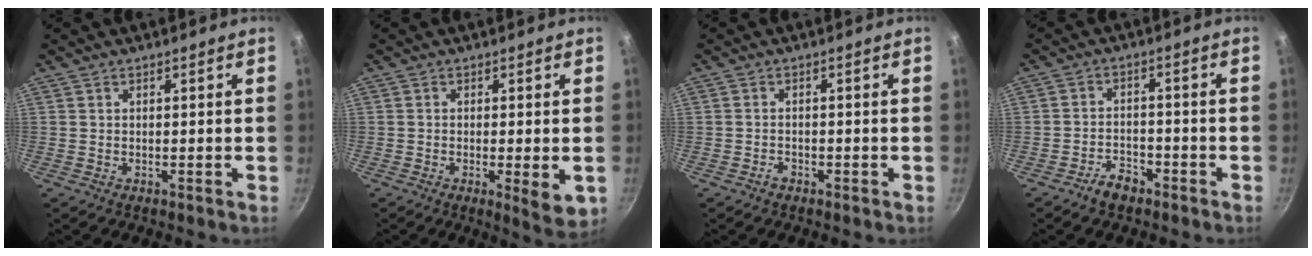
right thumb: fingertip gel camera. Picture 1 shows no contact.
{"total": 6.1, "force": [-1.4, 1.4, 5.8], "torque": [-0.081, -0.010, -0.016]}
{"total": 1.4, "force": [-1.0, 0.7, 0.6], "torque": [-0.011, 0.013, -0.020]}
{"total": 4.4, "force": [-3.3, 2.3, 1.8], "torque": [-0.023, 0.032, -0.056]}